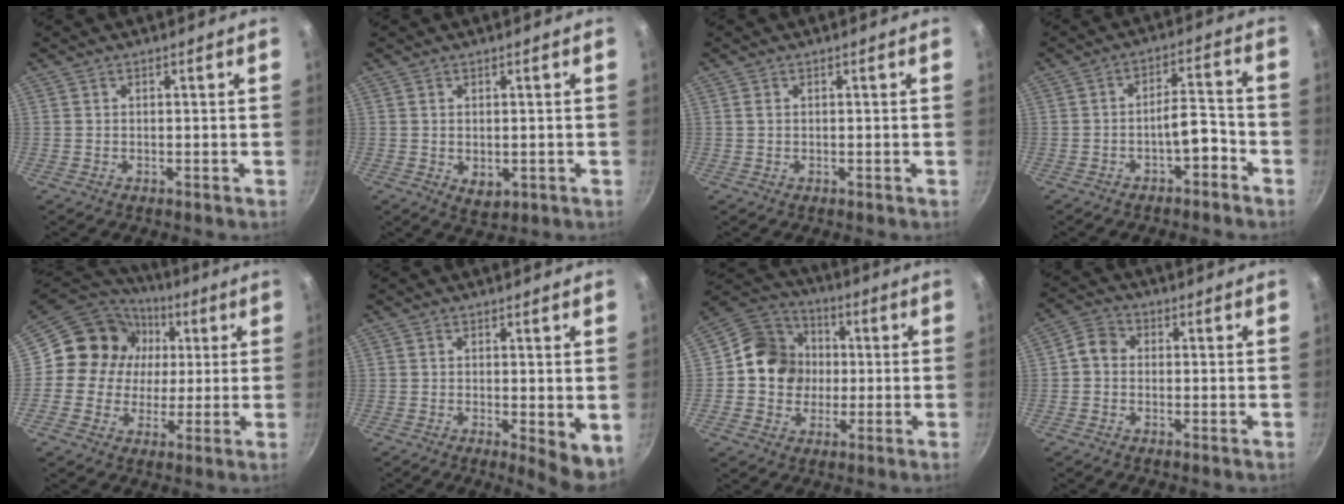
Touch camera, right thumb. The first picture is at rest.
{"total": 3.3, "force": [-0.3, 2.2, 2.5], "torque": [-0.035, -0.012, 0.000]}
{"total": 0.8, "force": [0.2, 0.6, 0.5], "torque": [-0.009, 0.002, 0.003]}
{"total": 5.9, "force": [-3.3, 2.5, 4.2], "torque": [-0.046, 0.048, -0.042]}
{"total": 15.4, "force": [2.6, 13.8, 6.2], "torque": [-0.078, 0.012, 0.028]}
{"total": 5.6, "force": [-0.4, 1.9, 5.3], "torque": [-0.060, -0.010, -0.003]}
{"total": 12.8, "force": [0.2, 11.5, 5.6], "torque": [-0.062, 0.020, -0.015]}
{"total": 3.9, "force": [-0.3, 3.4, 2.0], "torque": [-0.027, 0.012, -0.022]}